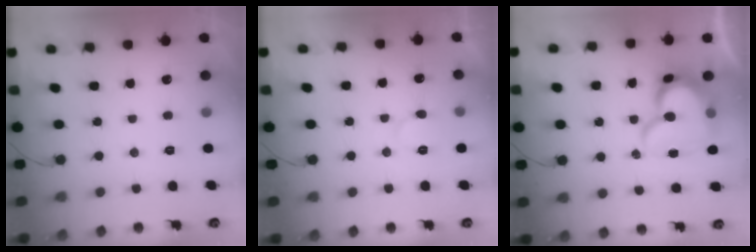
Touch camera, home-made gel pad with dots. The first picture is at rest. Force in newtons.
{"total": 8.6, "press": 8.6, "slide": 0.5}
{"total": 16.3, "press": 16.2, "slide": 1.2}